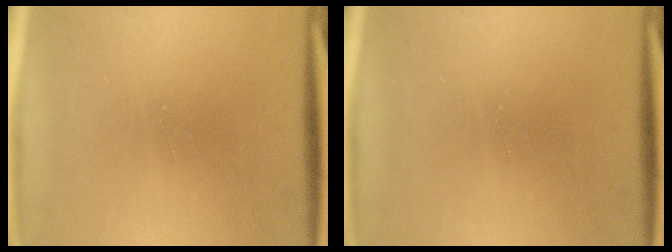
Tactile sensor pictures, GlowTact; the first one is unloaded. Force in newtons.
{"total": 0.0}